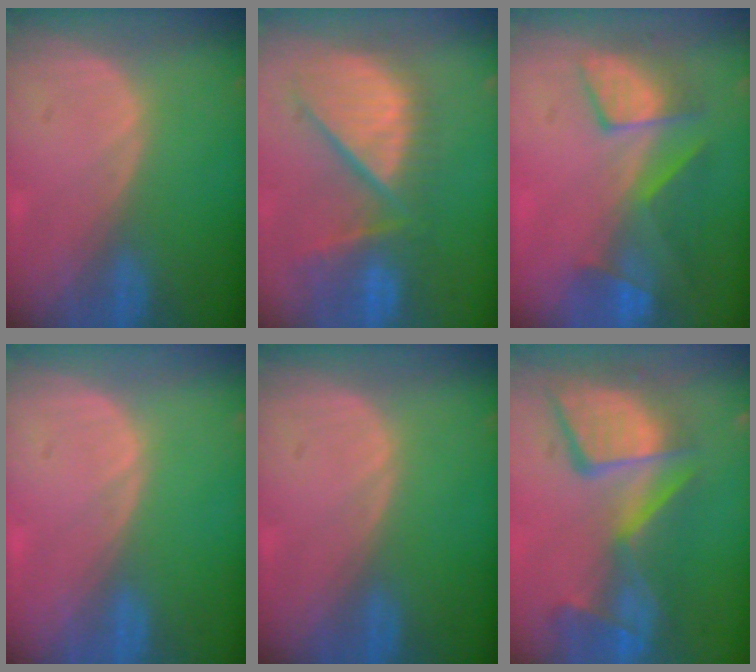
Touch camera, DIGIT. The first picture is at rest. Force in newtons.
{"total": 11.7, "press": 10.4, "slide": 5.3}
{"total": 8.0, "press": 7.7, "slide": 2.2}
{"total": 0.0}
{"total": 0.0}
{"total": 13.1, "press": 11.3, "slide": 6.6}